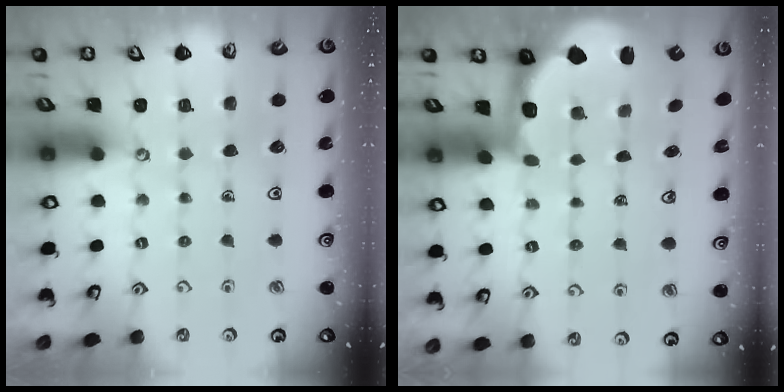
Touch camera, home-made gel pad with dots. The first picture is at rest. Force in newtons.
{"total": 2.3, "press": 1.3, "slide": 1.8}